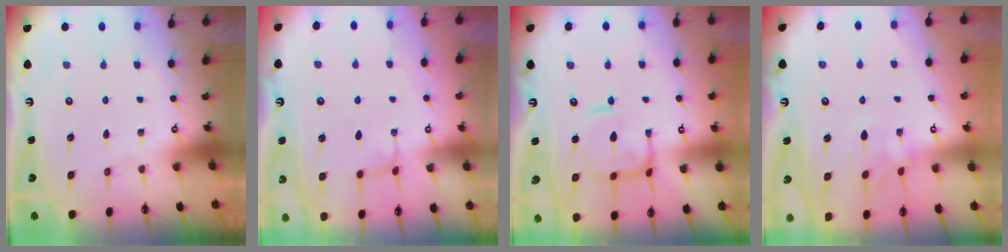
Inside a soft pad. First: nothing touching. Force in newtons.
{"total": 2.3, "press": 2.3, "slide": 0.3}
{"total": 5.8, "press": 5.7, "slide": 0.8}
{"total": 1.0, "press": 0.6, "slide": 0.9}